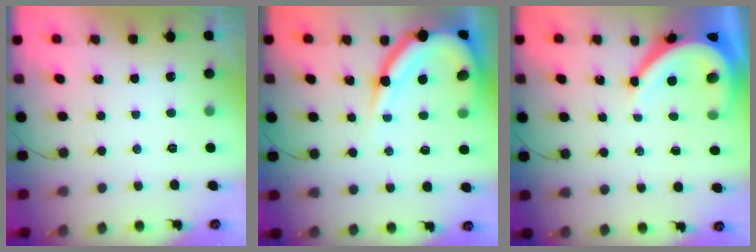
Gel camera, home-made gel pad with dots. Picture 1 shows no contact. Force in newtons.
{"total": 12.7, "press": 12.6, "slide": 1.2}
{"total": 10.7, "press": 10.7, "slide": 1.3}